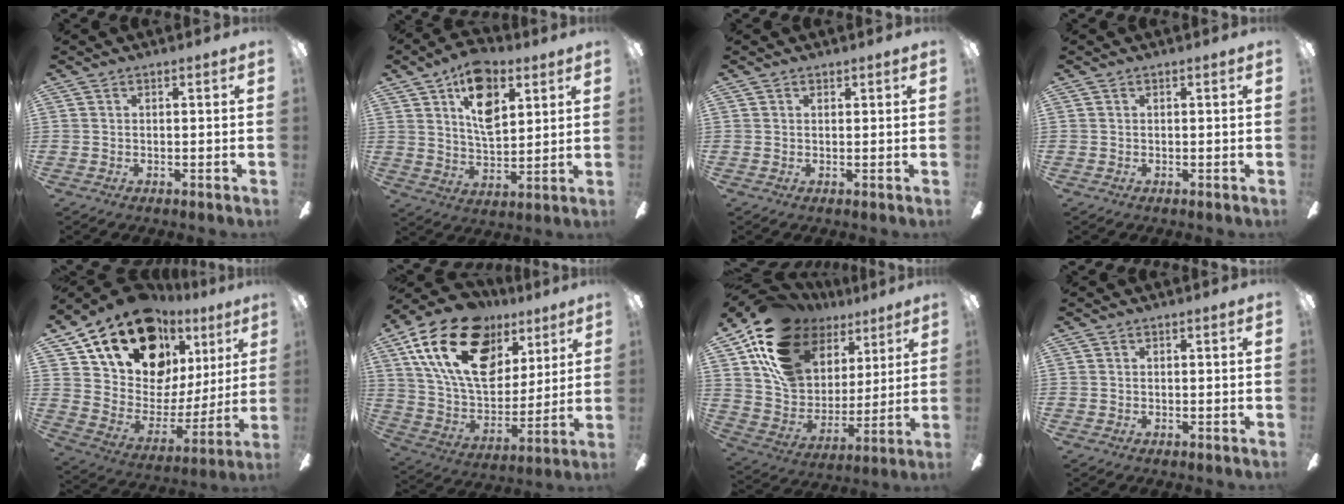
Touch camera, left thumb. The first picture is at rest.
{"total": 14.2, "force": [7.3, 7.7, 9.5], "torque": [-0.146, -0.013, 0.129]}
{"total": 0.7, "force": [0.5, 0.4, 0.2], "torque": [0.004, -0.002, 0.009]}
{"total": 0.0}
{"total": 21.3, "force": [14.2, 11.8, 10.7], "torque": [-0.196, -0.078, 0.263]}
{"total": 25.4, "force": [12.4, 15.6, 15.8], "torque": [-0.290, -0.047, 0.223]}
{"total": 19.3, "force": [10.9, 13.2, 8.9], "torque": [-0.172, -0.052, 0.209]}
{"total": 0.0}